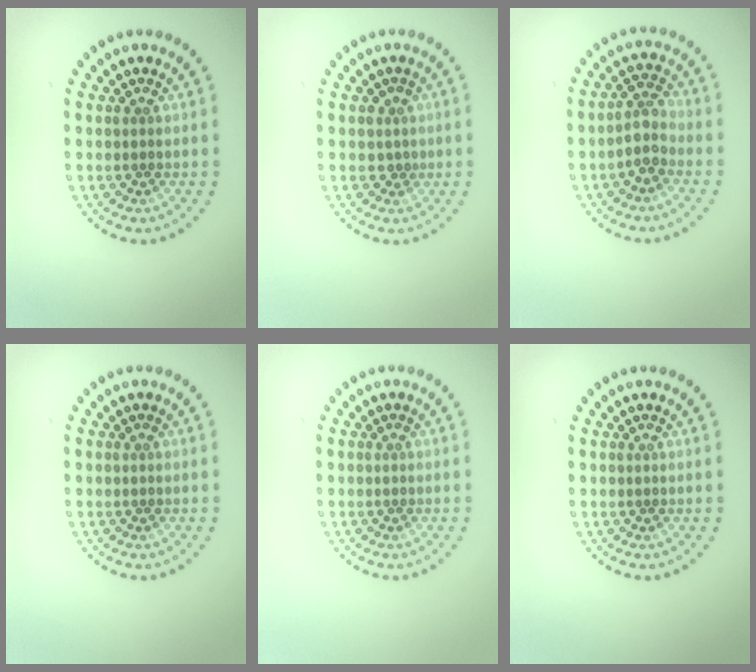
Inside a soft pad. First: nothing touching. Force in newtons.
{"total": 1.2, "press": 1.1, "slide": 0.6}
{"total": 2.4, "press": 2.0, "slide": 1.3}
{"total": 0.0}
{"total": 0.0}
{"total": 0.0}